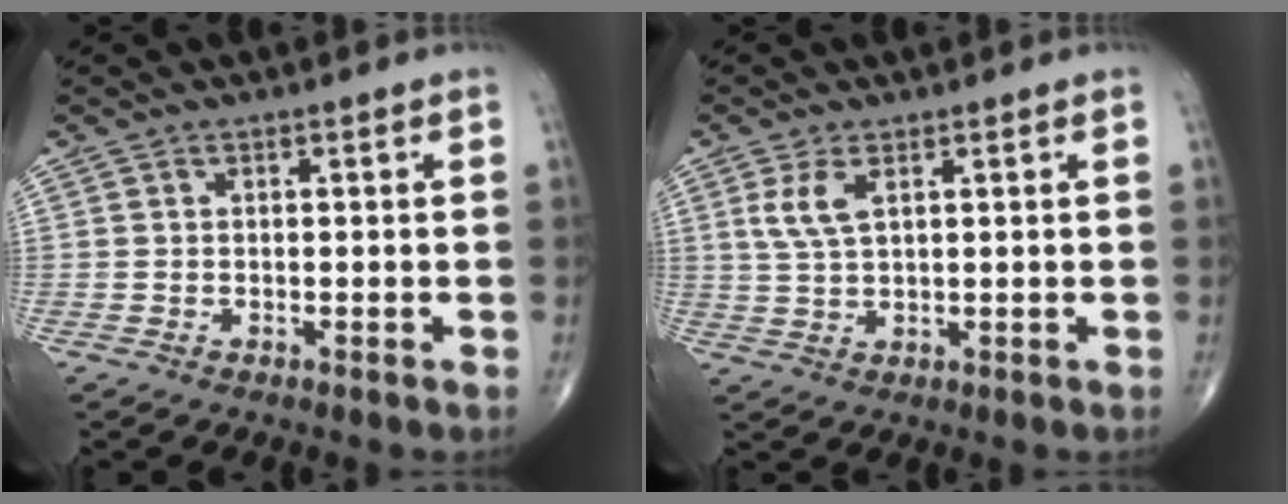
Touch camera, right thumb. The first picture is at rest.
{"total": 4.4, "force": [1.7, 1.8, 3.6], "torque": [-0.080, -0.001, 0.041]}